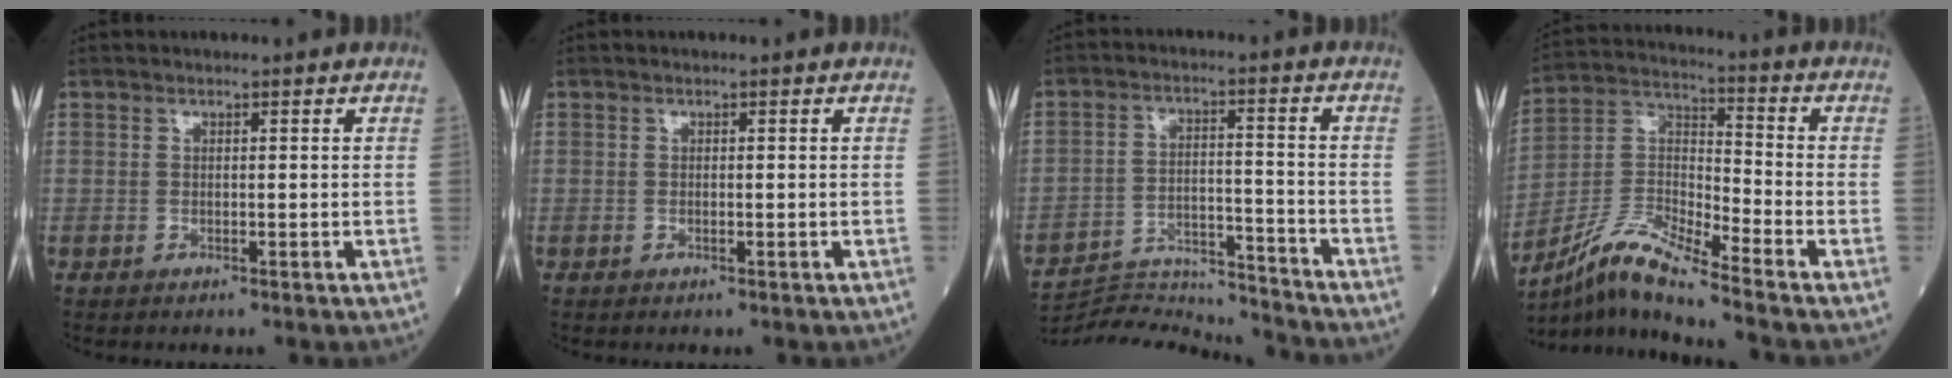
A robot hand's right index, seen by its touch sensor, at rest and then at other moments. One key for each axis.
{"total": 0.0}
{"total": 13.6, "fx": -13.6, "fy": -0.9, "fz": 0.0, "tx": -0.003, "ty": 0.017, "tz": -0.218}
{"total": 10.9, "fx": -9.4, "fy": -0.7, "fz": 5.5, "tx": -0.123, "ty": 0.005, "tz": -0.177}